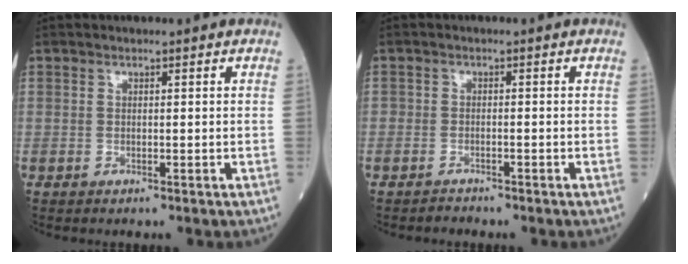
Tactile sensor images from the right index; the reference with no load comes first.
{"total": 1.4, "force": [-1.3, 0.4, -0.3], "torque": [0.004, -0.003, -0.022]}